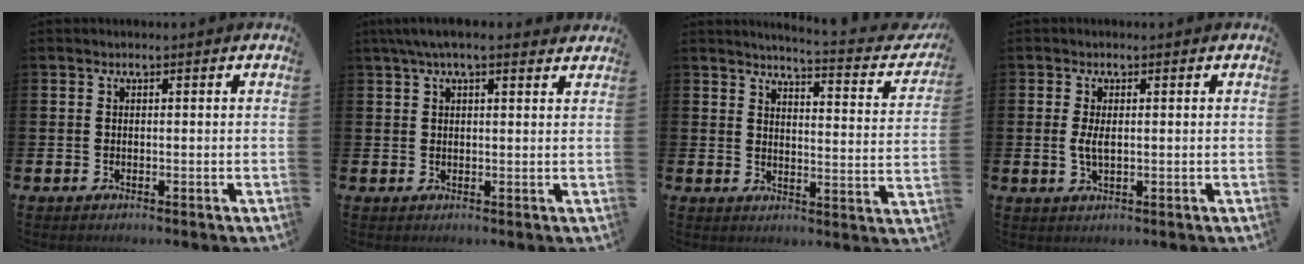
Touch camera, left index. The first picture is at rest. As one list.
[{"total": 3.9, "force": [3.0, 0.9, 2.2], "torque": [-0.045, -0.001, 0.054]}, {"total": 3.8, "force": [3.7, 0.0, 0.9], "torque": [-0.009, -0.047, 0.049]}, {"total": 2.4, "force": [0.2, 1.0, 2.2], "torque": [-0.040, 0.002, 0.001]}]